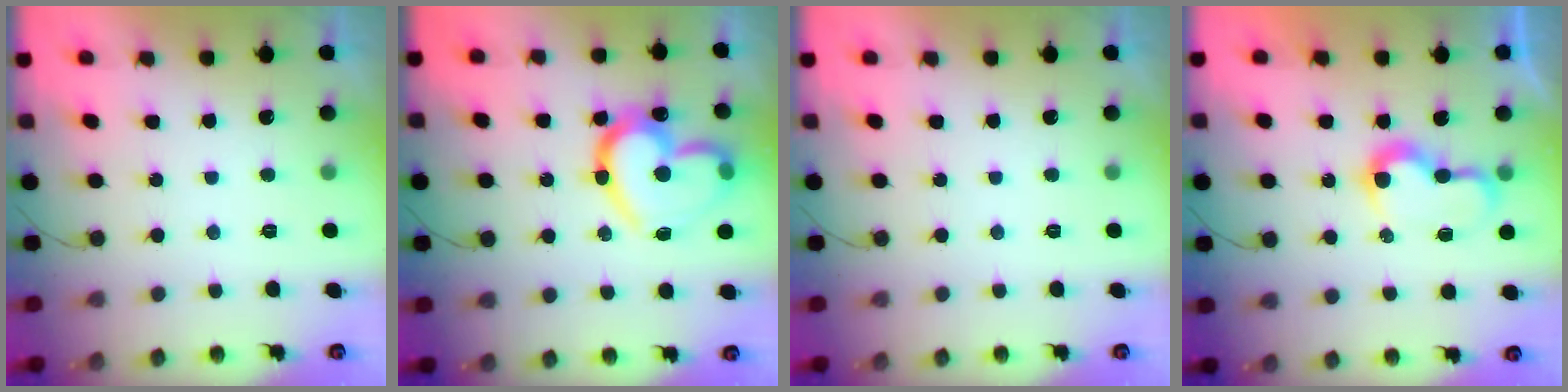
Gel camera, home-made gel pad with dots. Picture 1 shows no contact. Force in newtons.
{"total": 21.8, "press": 21.7, "slide": 2.4}
{"total": 0.0}
{"total": 7.9, "press": 7.8, "slide": 0.9}